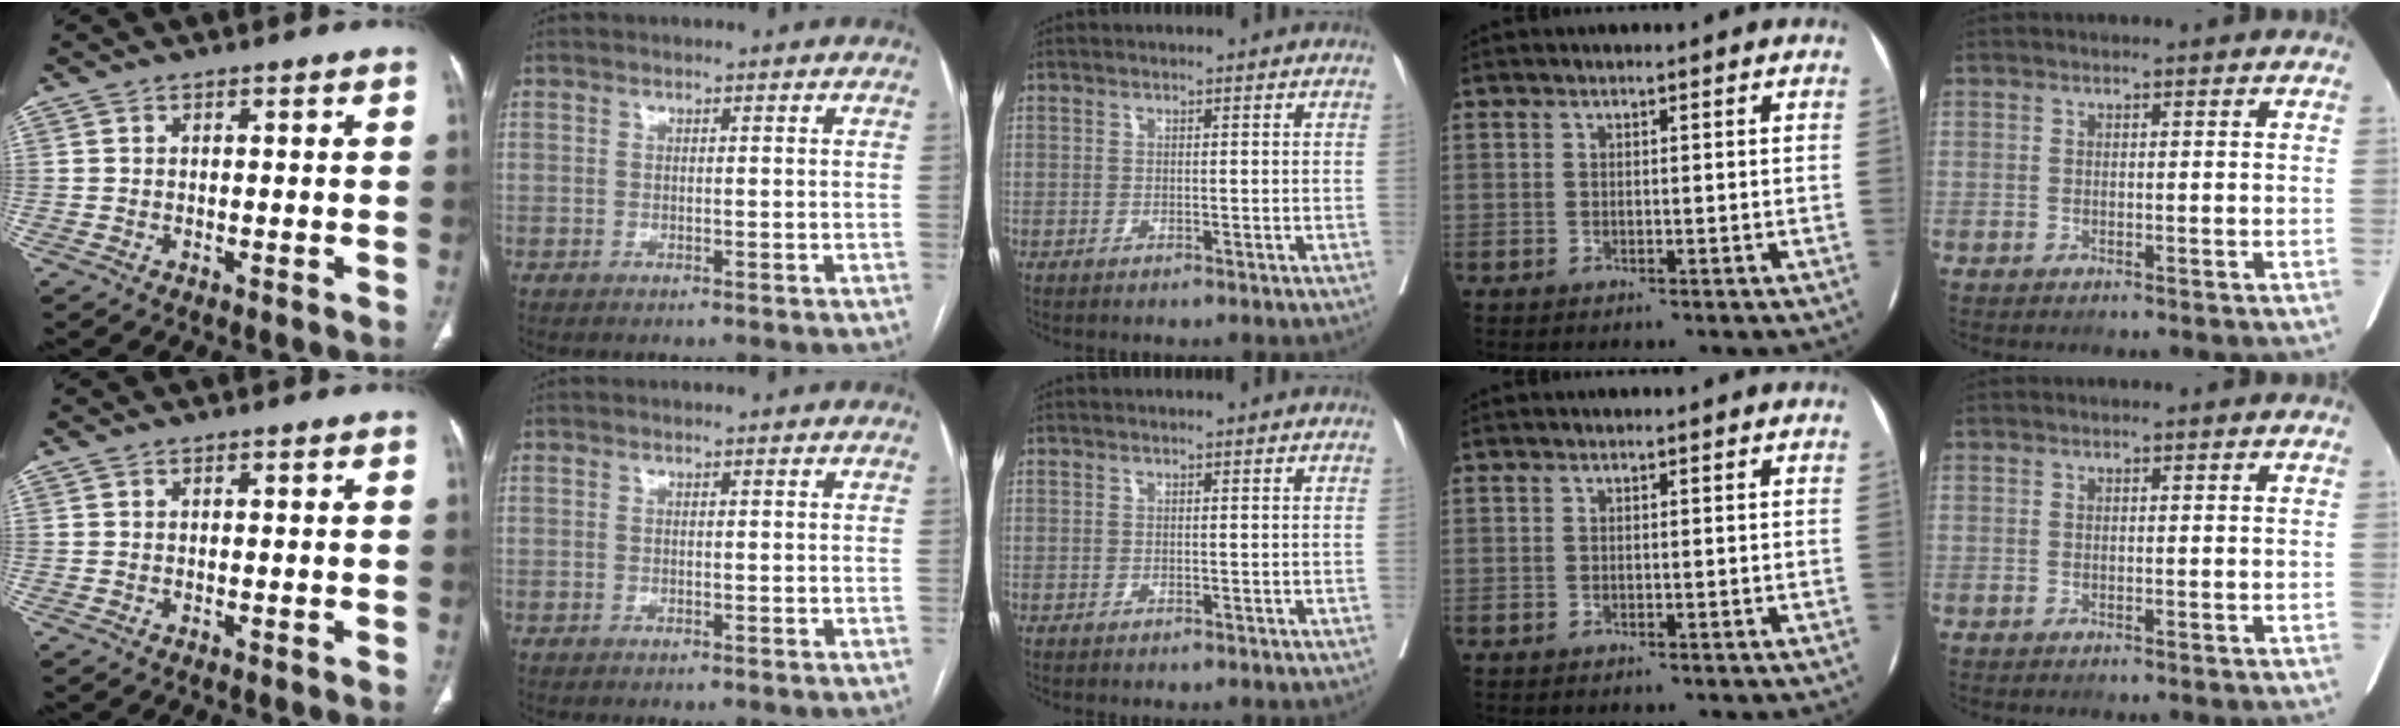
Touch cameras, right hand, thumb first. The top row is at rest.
{}